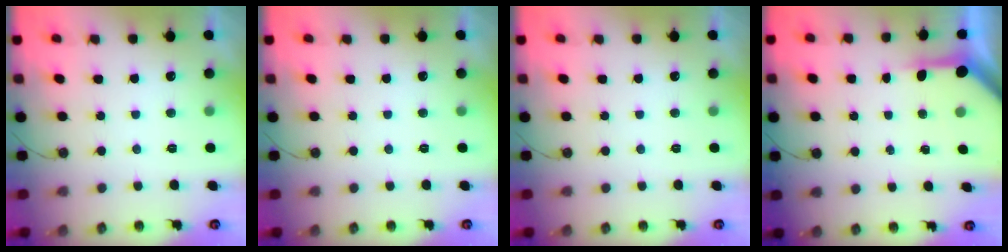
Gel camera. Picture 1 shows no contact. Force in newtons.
{"total": 0.0}
{"total": 0.0}
{"total": 4.4, "press": 4.4, "slide": 0.3}